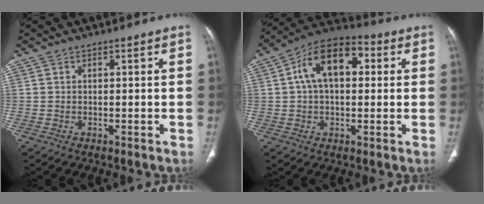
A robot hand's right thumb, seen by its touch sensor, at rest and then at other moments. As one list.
[{"total": 13.3, "force": [2.8, 8.0, 10.3], "torque": [-0.155, 0.029, 0.036]}]